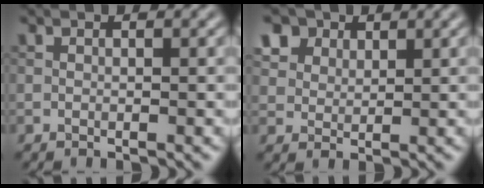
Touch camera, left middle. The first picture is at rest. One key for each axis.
{"total": 6.2, "fx": 3.9, "fy": 4.1, "fz": 2.6, "tx": -0.084, "ty": 0.005, "tz": 0.075}